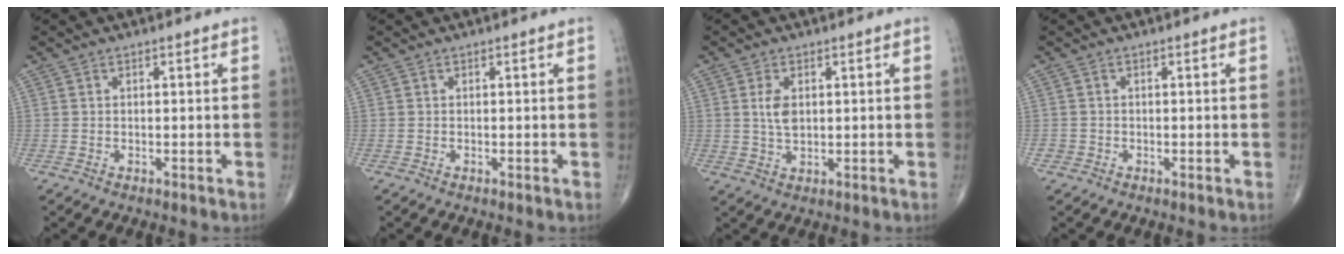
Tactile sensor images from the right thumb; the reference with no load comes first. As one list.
[{"total": 0.0}, {"total": 4.2, "force": [0.8, 2.4, 3.3], "torque": [-0.063, -0.005, 0.019]}, {"total": 0.9, "force": [-0.4, 0.8, 0.1], "torque": [0.004, 0.004, -0.011]}]